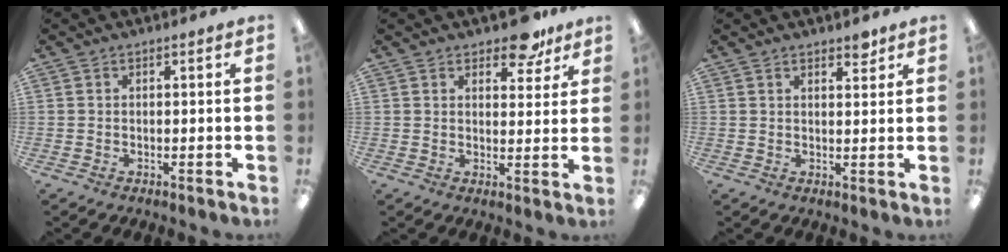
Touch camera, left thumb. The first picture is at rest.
{"total": 8.3, "force": [5.9, 3.9, 4.3], "torque": [-0.042, -0.029, 0.099]}
{"total": 2.7, "force": [2.3, 0.8, 1.2], "torque": [-0.009, -0.011, 0.038]}